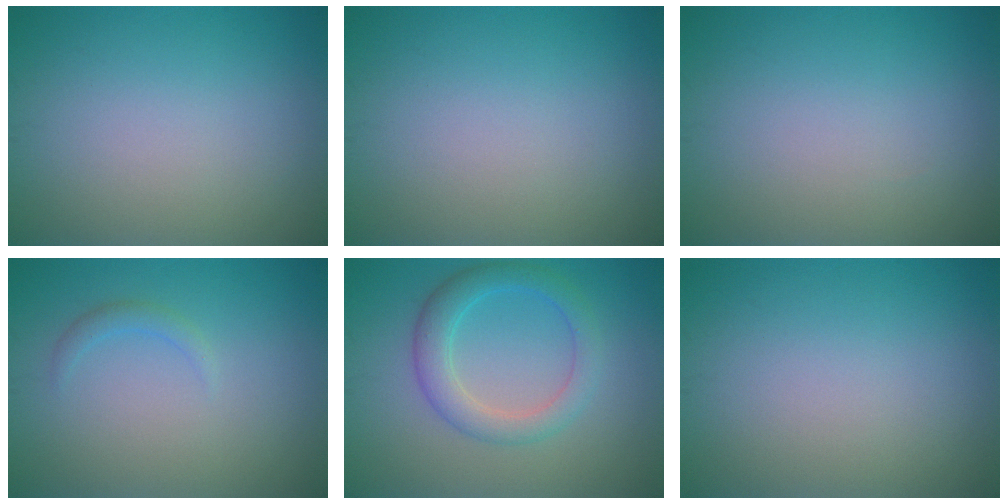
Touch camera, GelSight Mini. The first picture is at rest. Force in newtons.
{"total": 0.0}
{"total": 0.0}
{"total": 1.1, "press": 1.1, "slide": 0.1}
{"total": 3.8, "press": 3.8, "slide": 0.1}
{"total": 0.0}